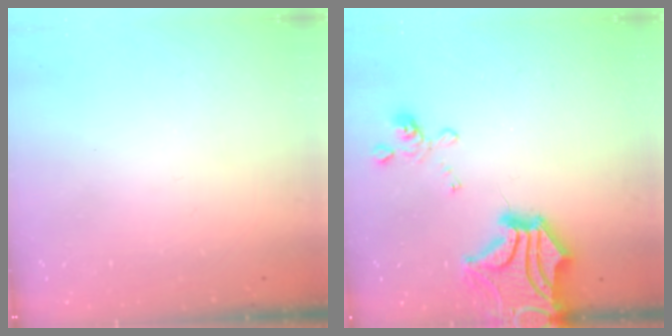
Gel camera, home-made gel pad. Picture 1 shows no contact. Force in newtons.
{"total": 11.4, "press": 10.8, "slide": 3.7}